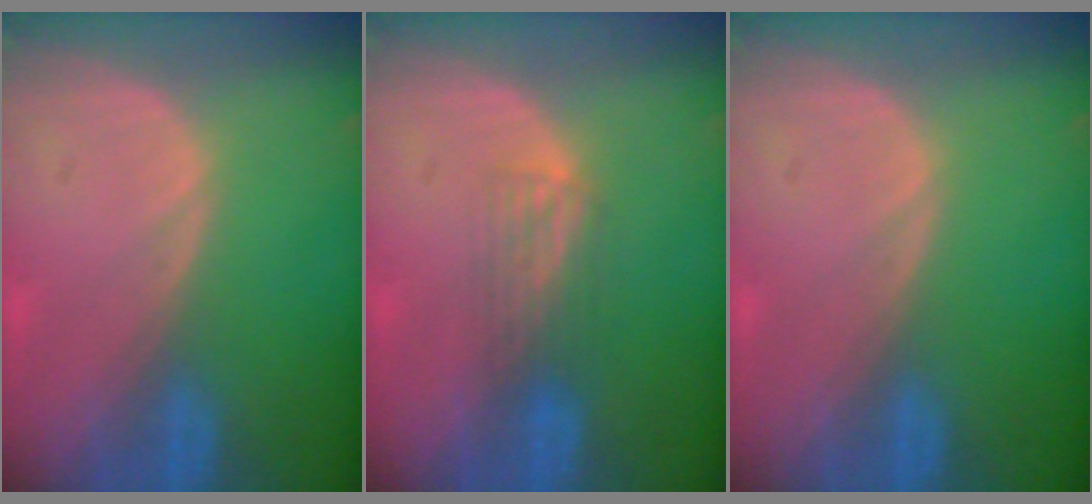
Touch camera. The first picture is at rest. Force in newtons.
{"total": 2.9, "press": 2.6, "slide": 1.2}
{"total": 0.0}